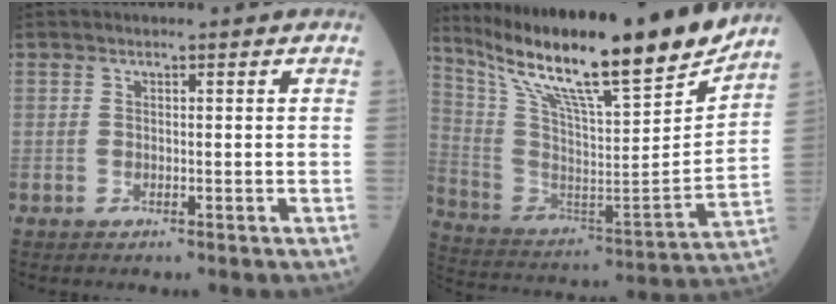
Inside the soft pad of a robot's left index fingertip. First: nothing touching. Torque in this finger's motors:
{"motor_torque": [0.19, -0.44, 0.73, 0.21]}